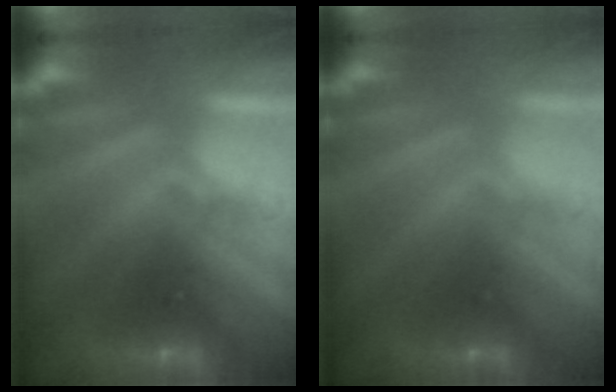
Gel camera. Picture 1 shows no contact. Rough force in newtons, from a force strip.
{"total": 2.6}